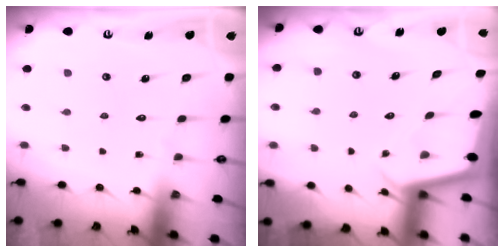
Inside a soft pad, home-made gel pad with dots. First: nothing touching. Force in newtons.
{"total": 1.9, "press": 1.9, "slide": 0.2}